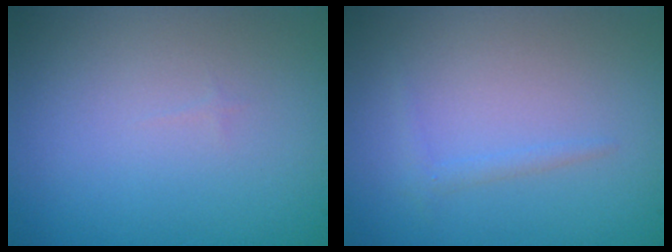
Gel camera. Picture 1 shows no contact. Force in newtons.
{"total": 0.9, "press": 0.9, "slide": 0.0}